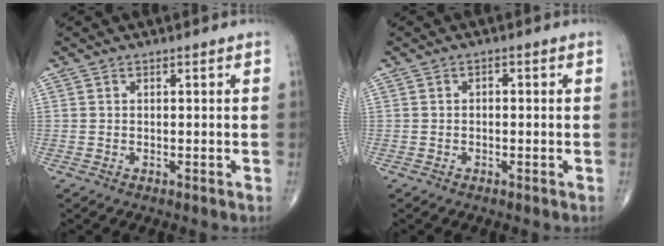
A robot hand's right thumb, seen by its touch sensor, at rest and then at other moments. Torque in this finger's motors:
{"motor_torque": [0.07, -0.24, -0.08, -0.18, 0.02]}